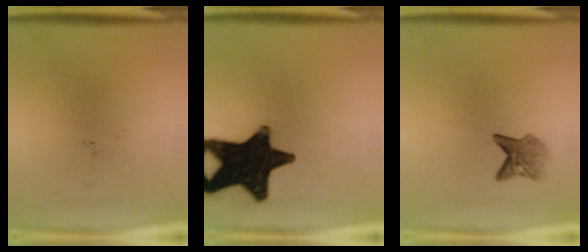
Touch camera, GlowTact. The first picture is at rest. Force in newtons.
{"total": 19.4}
{"total": 2.9}